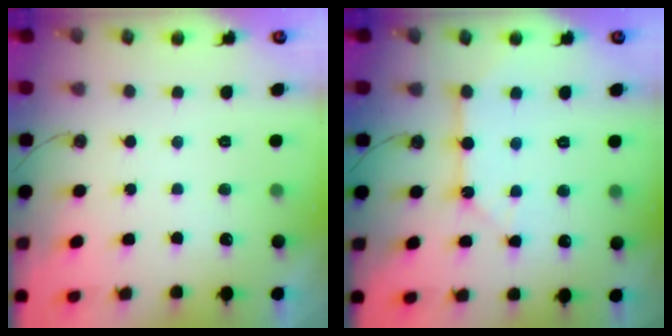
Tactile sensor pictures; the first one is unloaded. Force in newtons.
{"total": 6.6, "press": 6.6, "slide": 0.8}